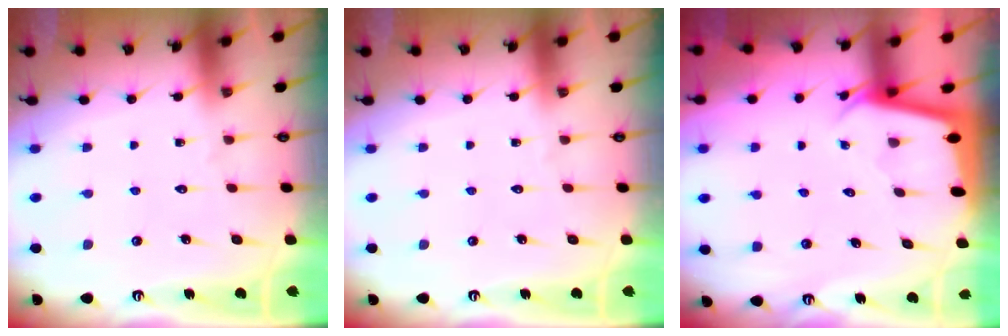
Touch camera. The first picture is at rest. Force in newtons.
{"total": 0.0}
{"total": 2.2, "press": 2.2, "slide": 0.1}